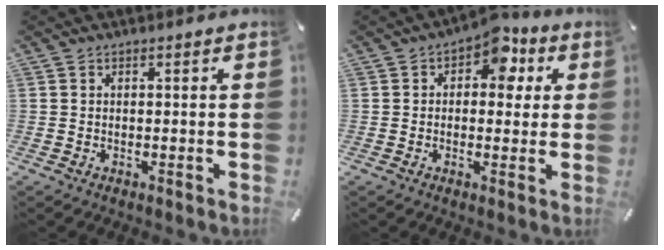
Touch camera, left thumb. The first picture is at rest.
{"total": 7.9, "force": [3.5, 5.1, 5.0], "torque": [-0.060, -0.017, 0.055]}